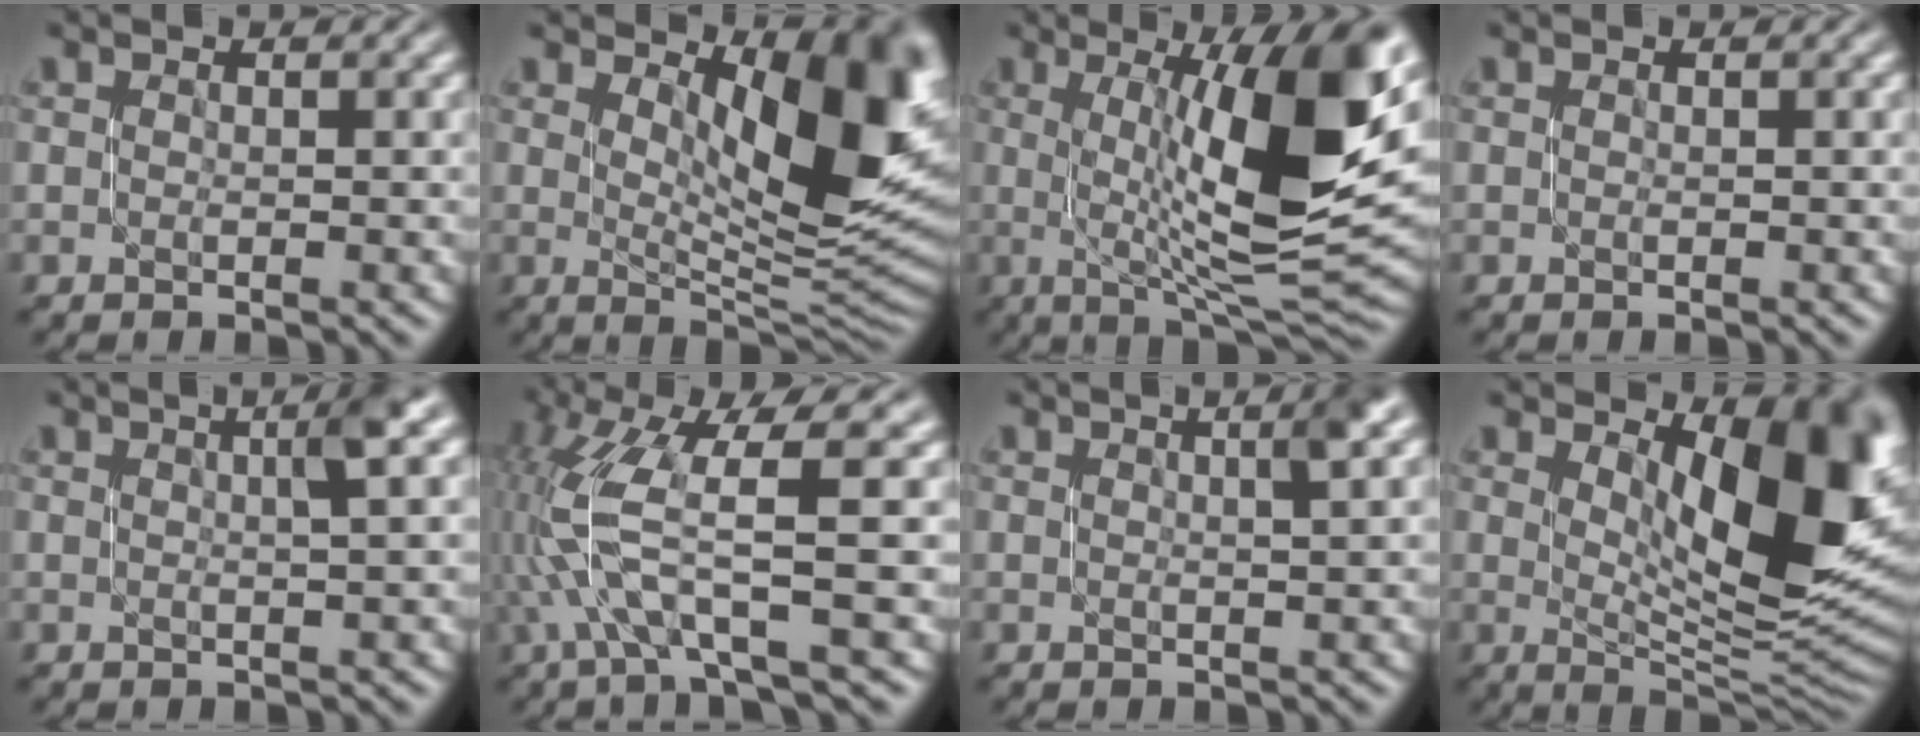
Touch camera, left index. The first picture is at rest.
{"total": 10.6, "force": [3.3, 4.0, 9.2], "torque": [-0.119, -0.012, 0.066]}
{"total": 13.0, "force": [2.0, 3.2, 12.4], "torque": [-0.163, -0.004, 0.036]}
{"total": 0.0}
{"total": 3.1, "force": [0.7, 0.3, 3.0], "torque": [-0.040, 0.007, 0.013]}
{"total": 8.1, "force": [-1.5, 1.7, 7.8], "torque": [-0.171, 0.003, -0.028]}
{"total": 3.0, "force": [1.0, 0.6, 2.8], "torque": [-0.026, 0.008, 0.011]}
{"total": 11.7, "force": [3.2, 4.8, 10.2], "torque": [-0.126, -0.012, 0.062]}